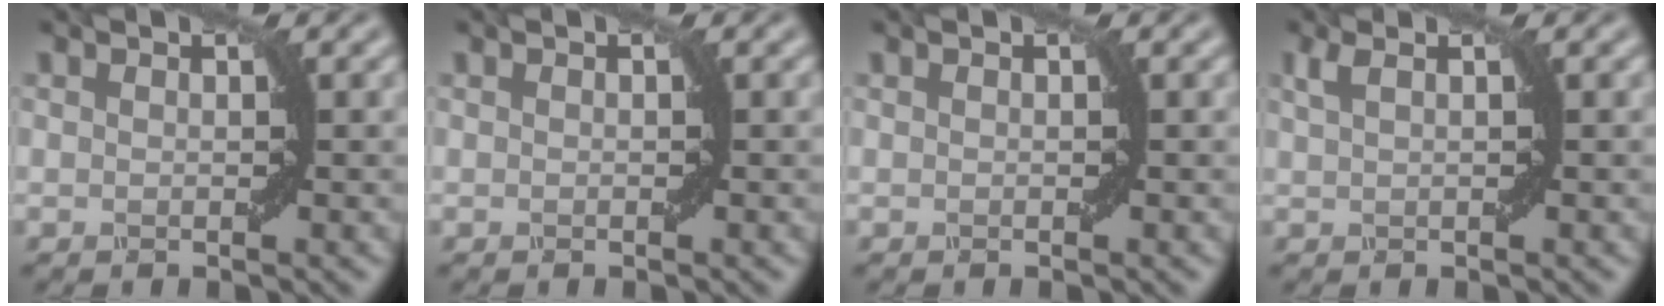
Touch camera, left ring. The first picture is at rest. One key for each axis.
{"total": 0.0}
{"total": 0.0}
{"total": 1.5, "fx": 0.5, "fy": 0.5, "fz": 1.3, "tx": -0.022, "ty": 0.003, "tz": 0.010}